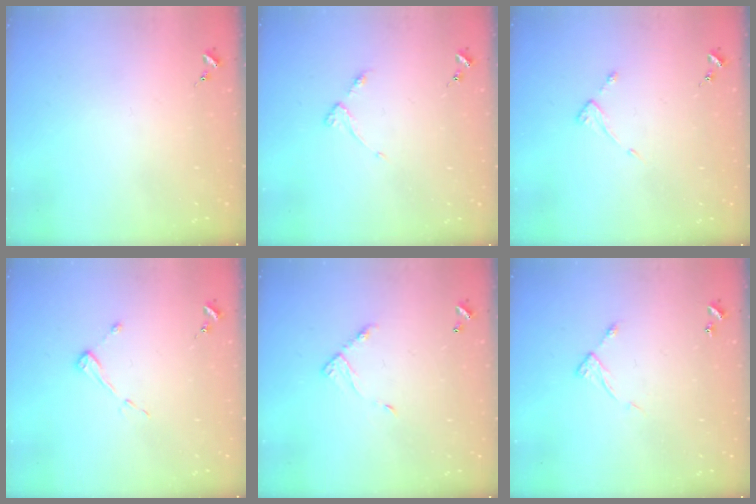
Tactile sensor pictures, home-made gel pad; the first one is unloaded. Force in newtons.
{"total": 4.0, "press": 3.9, "slide": 0.5}
{"total": 2.6, "press": 2.6, "slide": 0.3}
{"total": 4.3, "press": 4.3, "slide": 0.5}
{"total": 7.3, "press": 7.3, "slide": 0.6}
{"total": 5.4, "press": 5.4, "slide": 0.4}